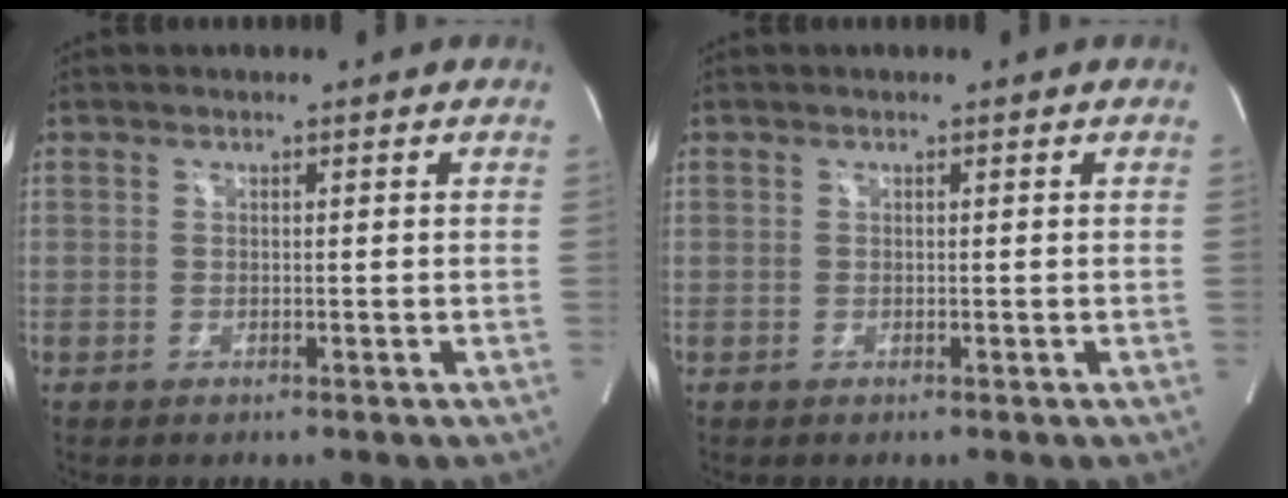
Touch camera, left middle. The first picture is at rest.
{"total": 0.0}